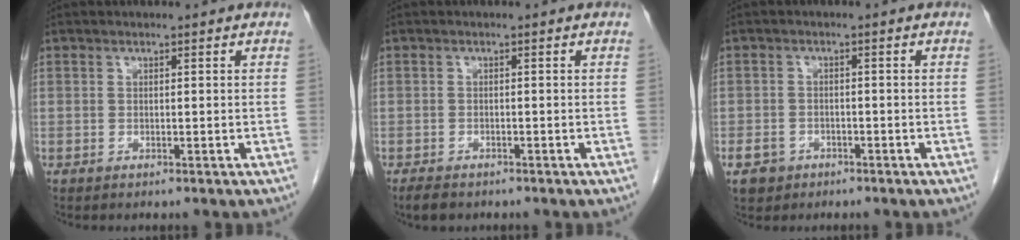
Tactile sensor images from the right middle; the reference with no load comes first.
{"total": 2.9, "force": [-2.3, 1.3, 1.2], "torque": [-0.025, -0.004, -0.032]}
{"total": 3.7, "force": [-2.1, 2.9, 0.8], "torque": [-0.016, 0.006, -0.031]}